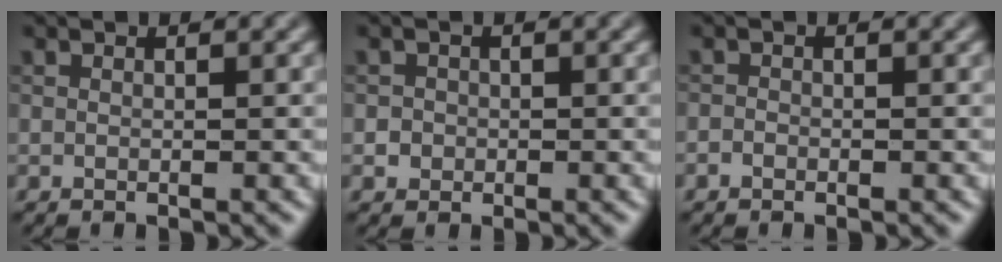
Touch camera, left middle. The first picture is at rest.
{"total": 1.1, "force": [-0.1, 1.1, 0.2], "torque": [0.005, -0.001, 0.000]}
{"total": 0.6, "force": [-0.5, 0.4, 0.1], "torque": [0.000, -0.002, -0.009]}